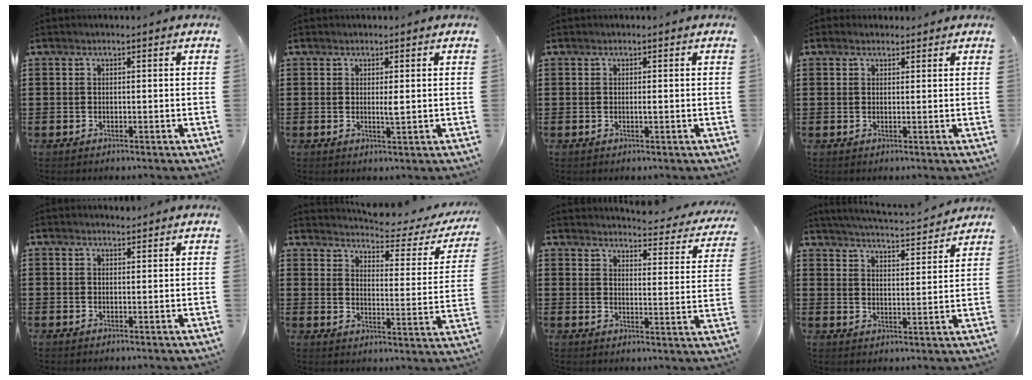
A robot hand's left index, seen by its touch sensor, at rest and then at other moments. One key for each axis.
{"total": 1.7, "fx": 0.3, "fy": 0.3, "fz": 1.7, "tx": -0.035, "ty": -0.001, "tz": 0.005}
{"total": 0.5, "fx": 0.0, "fy": 0.1, "fz": 0.5, "tx": -0.011, "ty": -0.002, "tz": 0.001}
{"total": 1.4, "fx": 1.2, "fy": 0.6, "fz": 0.2, "tx": -0.006, "ty": 0.003, "tz": 0.024}
{"total": 1.2, "fx": 1.1, "fy": 0.3, "fz": 0.1, "tx": -0.005, "ty": 0.001, "tz": 0.022}
{"total": 3.7, "fx": 3.5, "fy": 0.0, "fz": 1.4, "tx": -0.042, "ty": -0.030, "tz": 0.050}
{"total": 3.5, "fx": 3.4, "fy": 0.0, "fz": 0.7, "tx": -0.018, "ty": -0.036, "tz": 0.051}
{"total": 4.2, "fx": 4.1, "fy": -0.5, "fz": 0.7, "tx": -0.033, "ty": -0.033, "tz": 0.066}